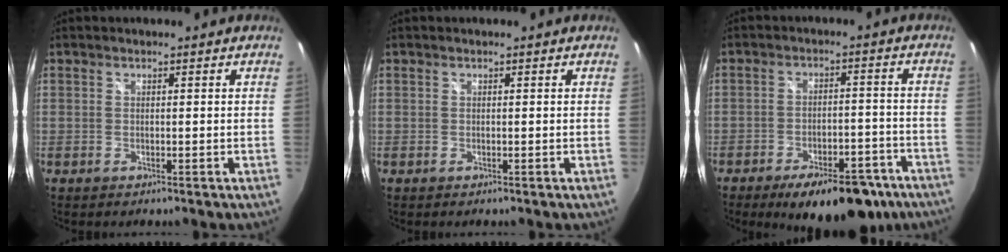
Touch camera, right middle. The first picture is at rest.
{"total": 0.0}
{"total": 15.3, "force": [-11.0, 5.9, 8.8], "torque": [-0.135, -0.008, -0.144]}